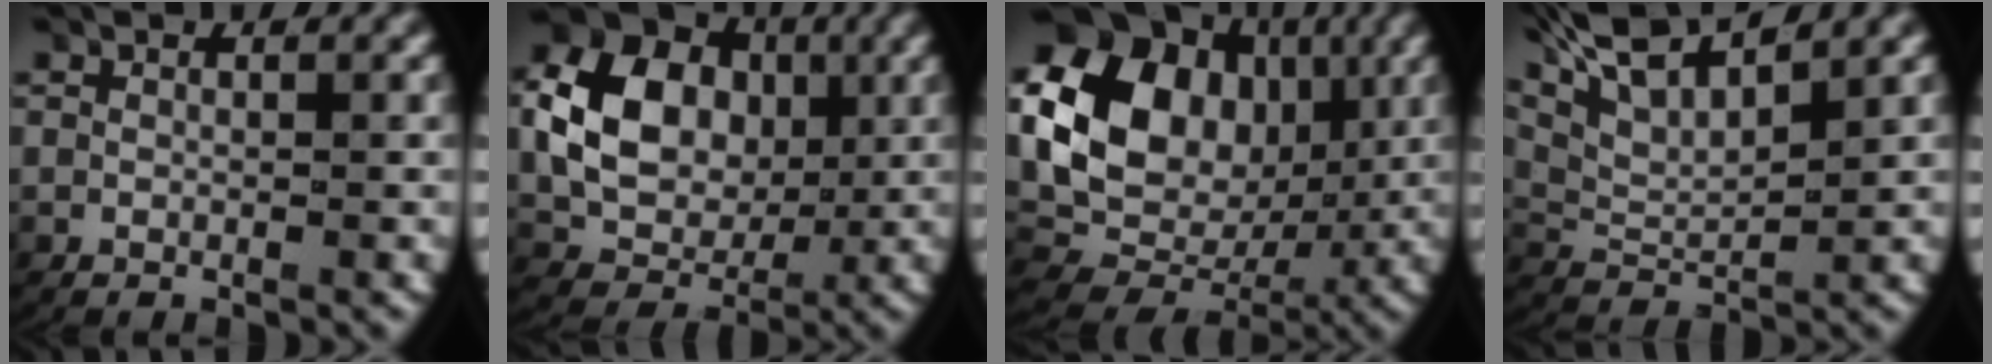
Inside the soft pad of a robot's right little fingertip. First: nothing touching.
{"total": 11.2, "force": [2.0, 9.0, 6.3], "torque": [-0.128, 0.008, 0.025]}
{"total": 17.1, "force": [1.9, 13.9, 9.8], "torque": [-0.216, -0.031, 0.040]}
{"total": 7.9, "force": [4.2, 4.5, 4.9], "torque": [-0.106, 0.000, 0.071]}